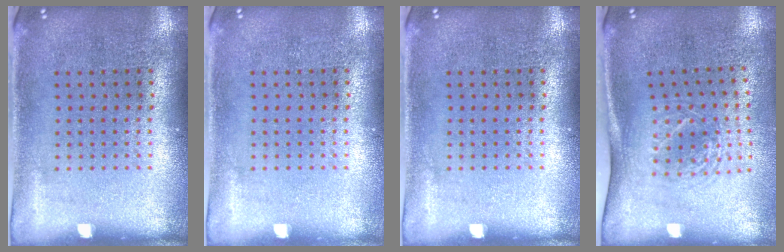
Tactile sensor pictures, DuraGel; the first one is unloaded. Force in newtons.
{"total": 0.0}
{"total": 0.0}
{"total": 1.7, "press": 1.3, "slide": 1.2}